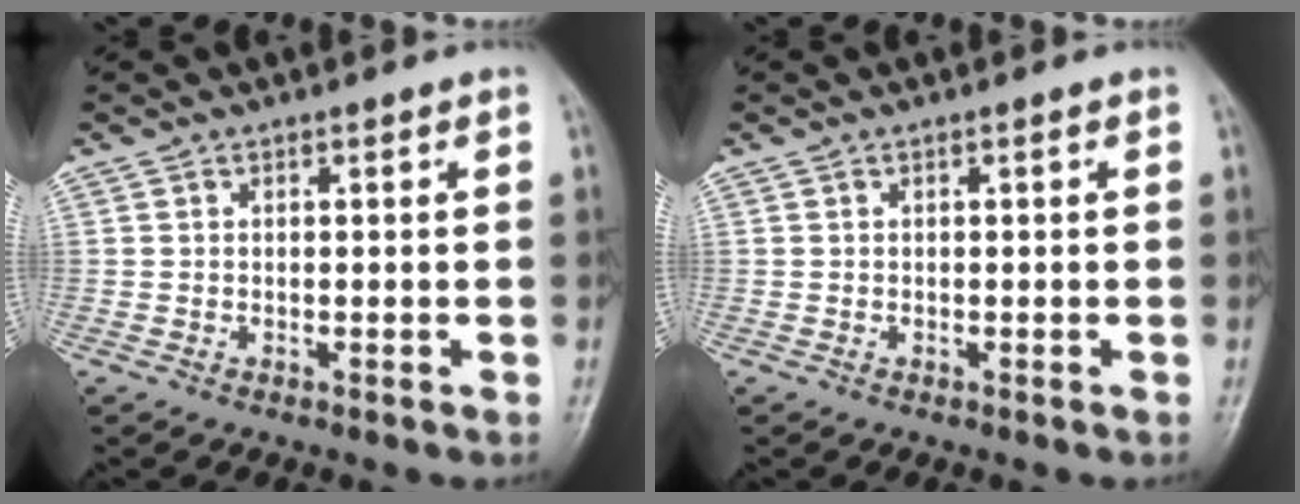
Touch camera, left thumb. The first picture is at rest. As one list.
[{"total": 0.0}]